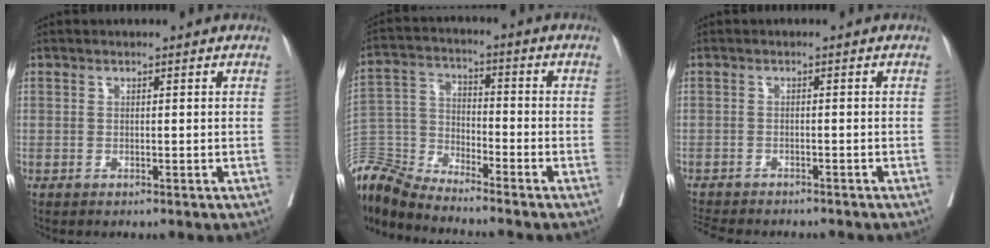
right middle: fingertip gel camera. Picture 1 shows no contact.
{"total": 10.7, "force": [-10.6, 0.0, 1.3], "torque": [-0.035, 0.013, -0.213]}
{"total": 7.5, "force": [-6.8, 1.8, 2.7], "torque": [-0.045, -0.006, -0.098]}